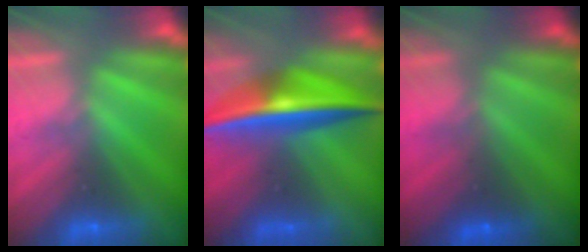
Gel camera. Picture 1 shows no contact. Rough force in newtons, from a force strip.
{"total": 6.9}
{"total": 1.9}